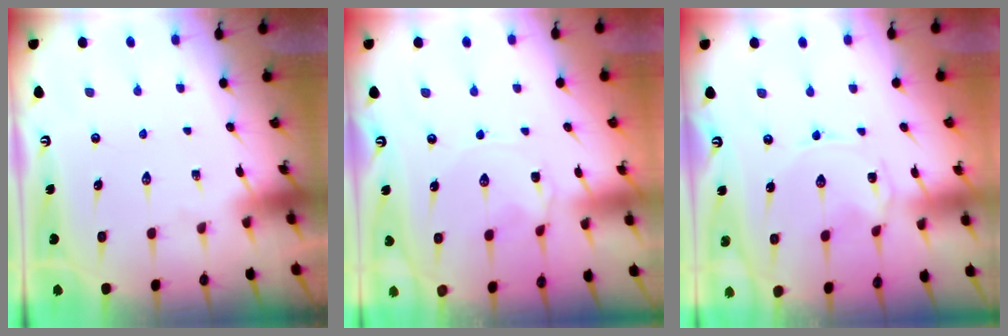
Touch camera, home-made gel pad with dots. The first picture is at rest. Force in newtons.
{"total": 1.8, "press": 1.7, "slide": 0.3}
{"total": 0.0}